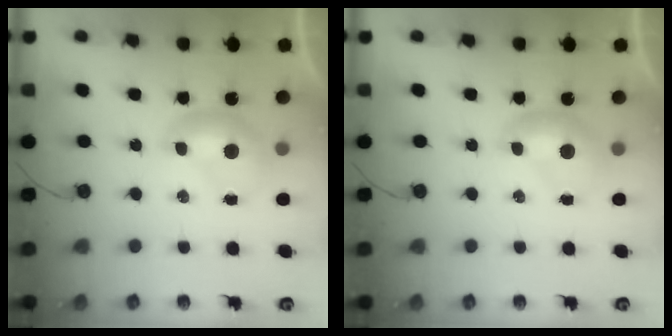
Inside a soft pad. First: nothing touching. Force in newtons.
{"total": 0.0}